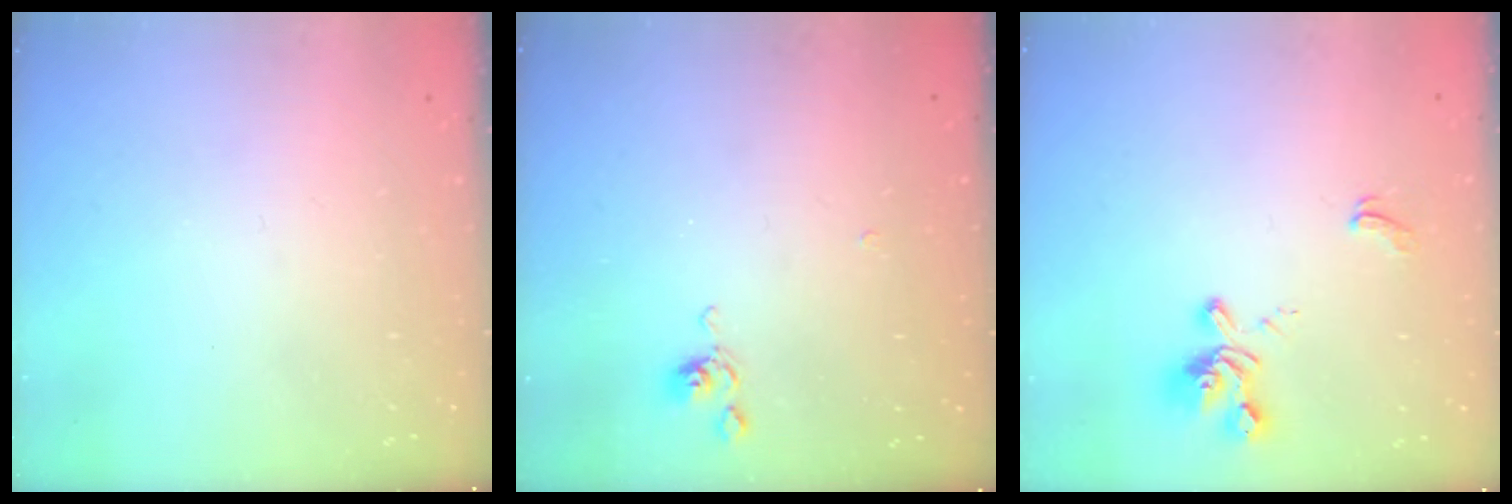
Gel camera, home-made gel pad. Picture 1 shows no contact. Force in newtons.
{"total": 2.9, "press": 2.9, "slide": 0.4}
{"total": 5.1, "press": 5.0, "slide": 0.9}